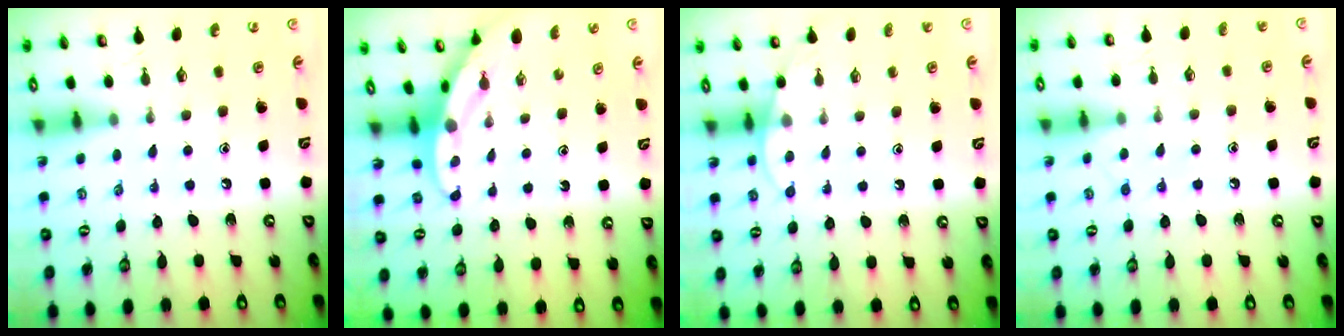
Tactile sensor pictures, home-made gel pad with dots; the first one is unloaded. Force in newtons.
{"total": 3.2, "press": 3.2, "slide": 0.3}
{"total": 6.0, "press": 6.0, "slide": 0.5}
{"total": 8.2, "press": 8.1, "slide": 0.9}